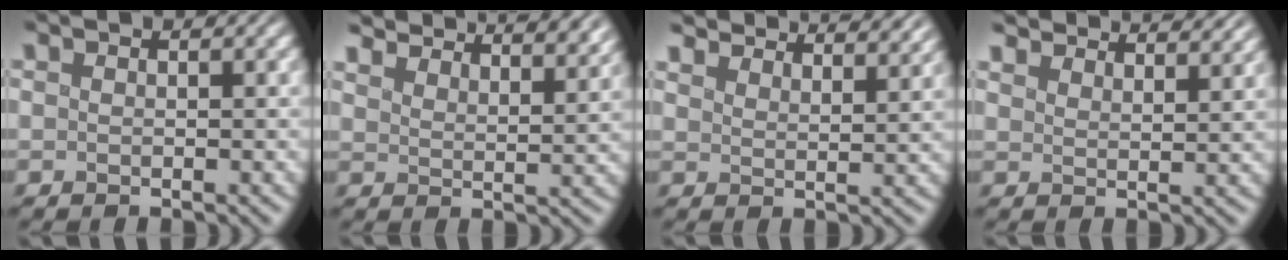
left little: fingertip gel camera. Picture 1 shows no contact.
{"total": 10.2, "force": [9.2, 2.3, 3.7], "torque": [-0.043, 0.012, 0.101]}
{"total": 8.9, "force": [8.3, 1.8, 2.8], "torque": [-0.029, 0.013, 0.090]}
{"total": 8.0, "force": [7.5, 1.5, 2.3], "torque": [-0.022, 0.014, 0.083]}